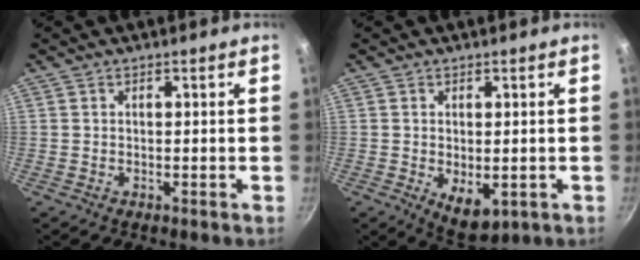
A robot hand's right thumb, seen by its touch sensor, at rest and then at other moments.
{"total": 6.4, "force": [-1.2, 3.5, 5.2], "torque": [-0.069, -0.013, -0.005]}